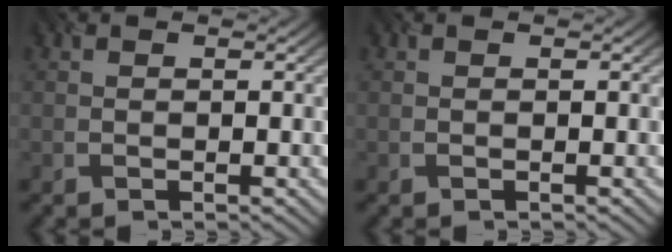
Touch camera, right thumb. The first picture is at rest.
{"total": 0.0}